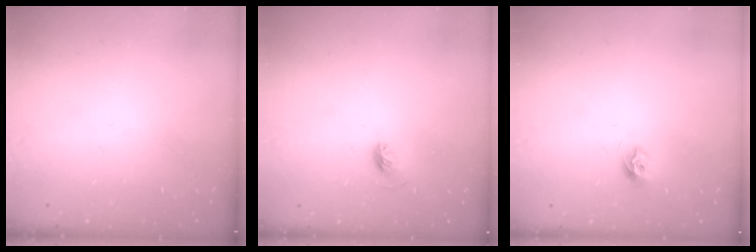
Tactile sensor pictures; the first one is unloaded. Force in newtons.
{"total": 5.4, "press": 5.2, "slide": 1.2}
{"total": 6.7, "press": 6.6, "slide": 0.6}